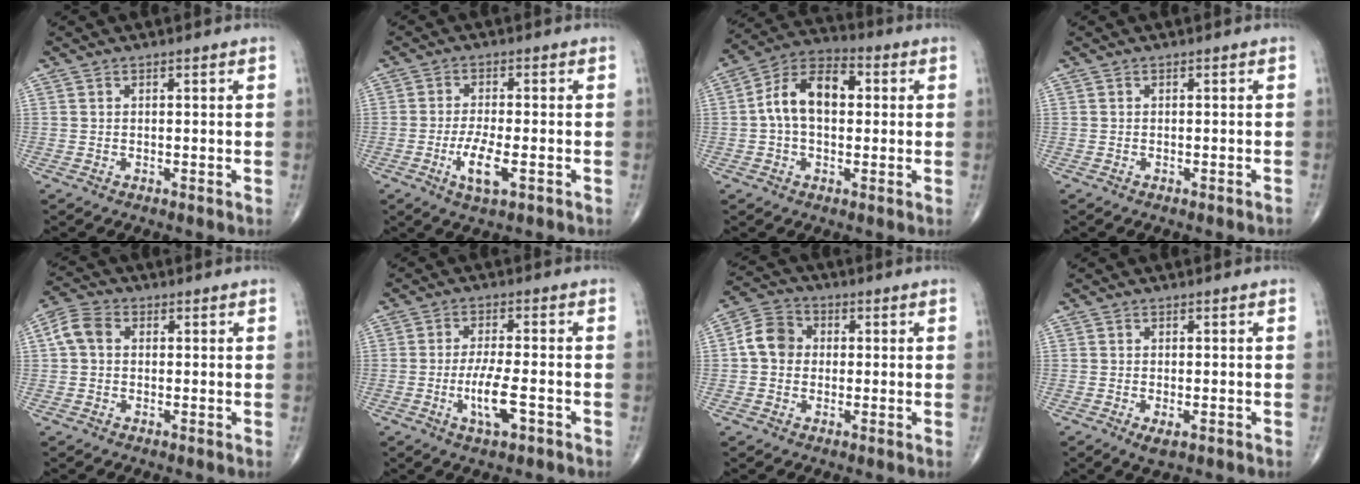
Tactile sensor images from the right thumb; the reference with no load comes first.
{"total": 6.2, "force": [-2.2, 1.8, 5.5], "torque": [-0.109, -0.001, -0.037]}
{"total": 12.0, "force": [1.1, 7.5, 9.3], "torque": [-0.155, 0.033, 0.009]}
{"total": 0.9, "force": [-0.7, 0.0, 0.5], "torque": [-0.013, 0.006, -0.005]}
{"total": 5.0, "force": [0.6, 3.8, 3.2], "torque": [-0.066, 0.017, 0.007]}
{"total": 6.8, "force": [-2.3, 1.8, 6.1], "torque": [-0.121, 0.003, -0.041]}
{"total": 6.8, "force": [0.2, 5.8, 3.5], "torque": [-0.051, 0.019, -0.009]}
{"total": 2.3, "force": [-1.0, 0.9, 1.9], "torque": [-0.034, -0.005, -0.014]}